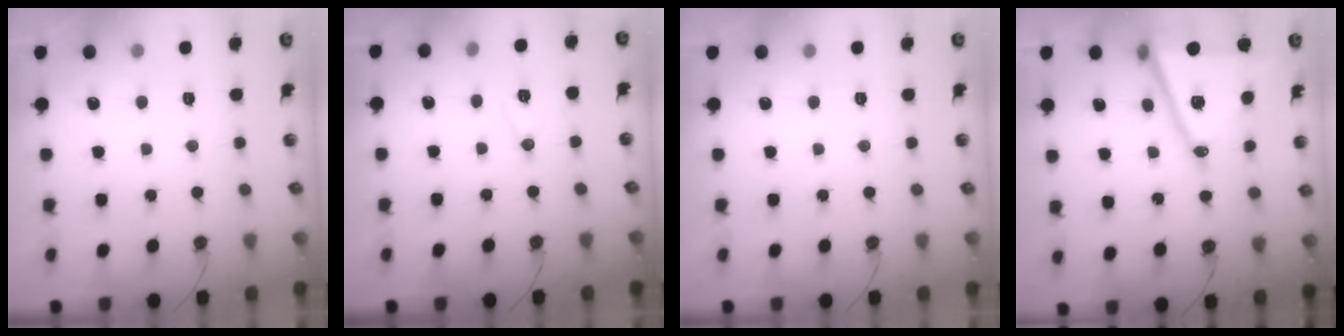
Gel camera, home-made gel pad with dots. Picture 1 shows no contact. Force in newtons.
{"total": 7.0, "press": 6.0, "slide": 3.7}
{"total": 0.0}
{"total": 16.0, "press": 15.5, "slide": 3.8}